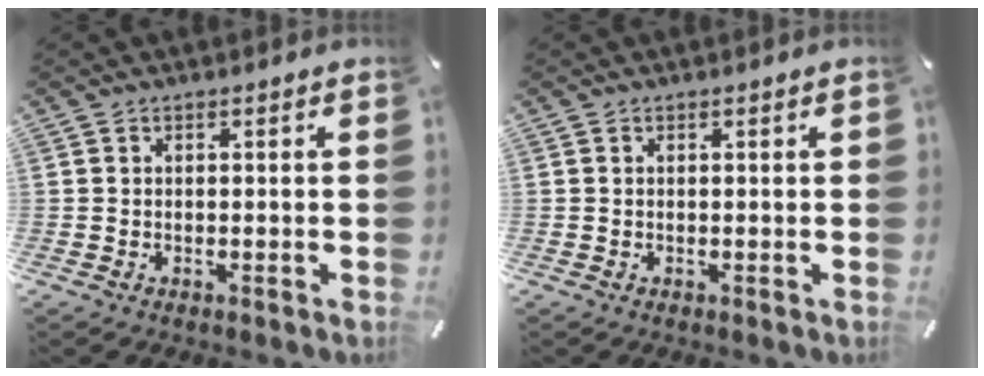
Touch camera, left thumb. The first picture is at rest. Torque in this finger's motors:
{"motor_torque": [0.12, 0.00, 0.08, 0.13, 0.08]}